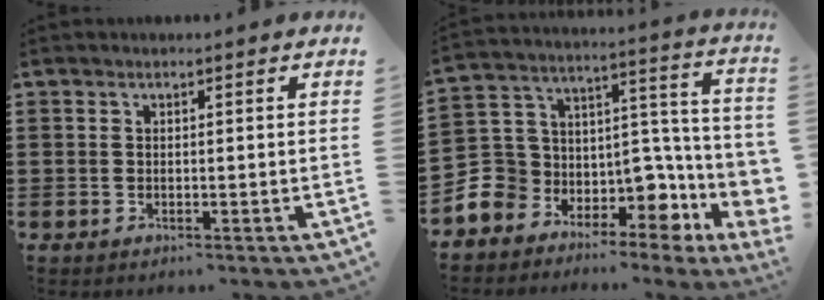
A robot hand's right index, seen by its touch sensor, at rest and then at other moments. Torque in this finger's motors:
{"motor_torque": [0.62, -0.03, 0.74, 0.13]}